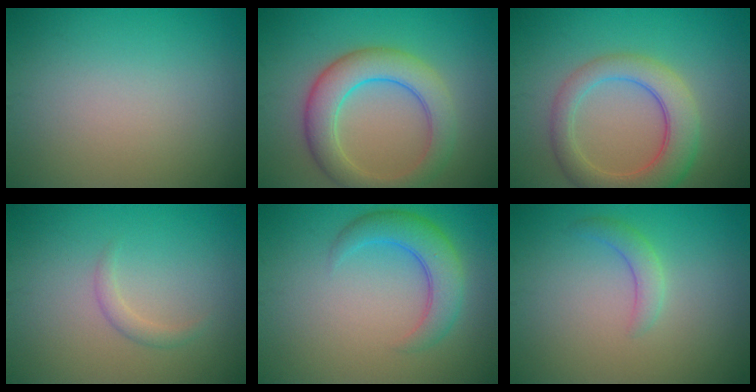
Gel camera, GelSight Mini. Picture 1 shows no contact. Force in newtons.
{"total": 5.9, "press": 5.9, "slide": 0.2}
{"total": 5.9, "press": 5.8, "slide": 0.4}
{"total": 1.2, "press": 1.2, "slide": 0.1}
{"total": 4.4, "press": 4.4, "slide": 0.1}
{"total": 1.8, "press": 1.8, "slide": 0.1}